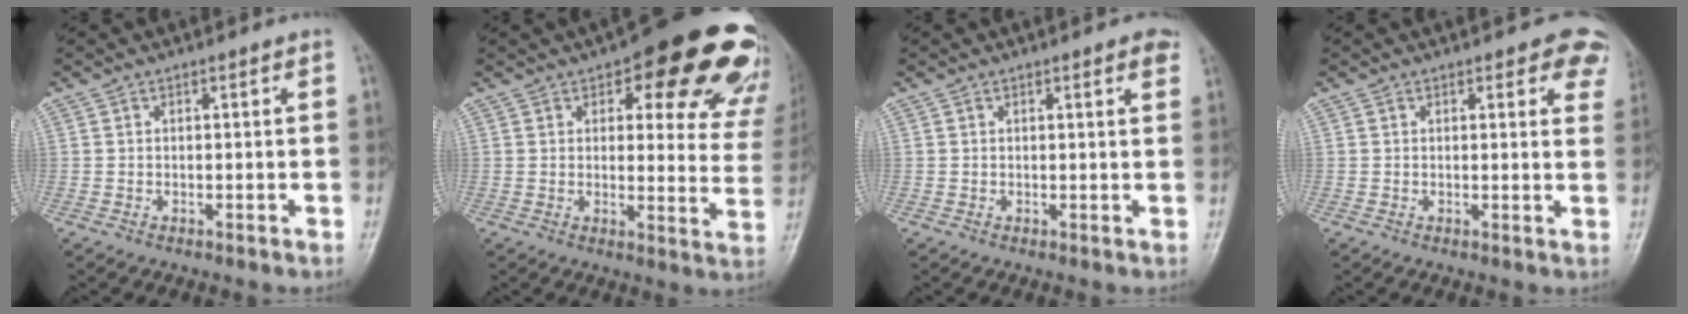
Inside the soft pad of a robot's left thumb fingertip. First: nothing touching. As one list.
[{"total": 21.6, "force": [12.5, 8.1, 15.7], "torque": [-0.136, -0.043, 0.134]}, {"total": 3.0, "force": [1.8, 0.7, 2.3], "torque": [-0.019, -0.002, 0.017]}, {"total": 6.4, "force": [4.5, 2.9, 3.5], "torque": [-0.001, -0.017, 0.033]}]